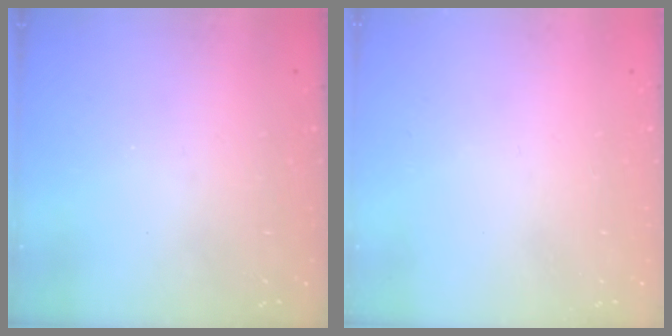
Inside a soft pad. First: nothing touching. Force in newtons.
{"total": 0.0}